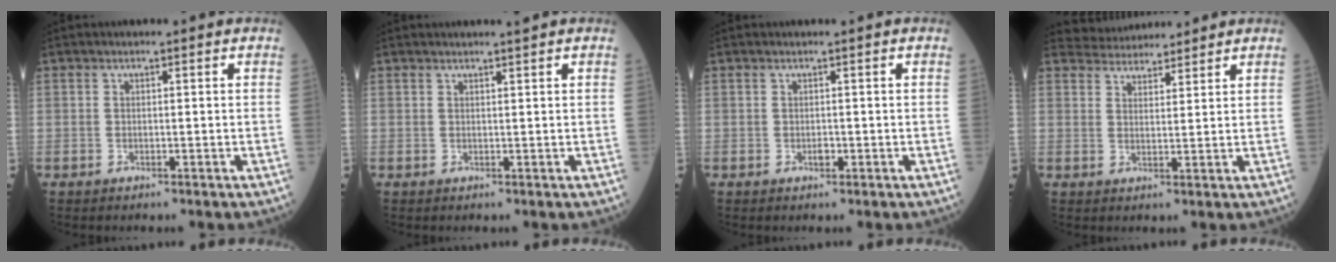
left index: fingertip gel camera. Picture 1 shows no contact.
{"total": 1.7, "force": [1.6, -0.3, 0.6], "torque": [-0.007, 0.004, 0.026]}
{"total": 0.7, "force": [-0.1, 0.5, 0.5], "torque": [-0.009, -0.002, -0.003]}
{"total": 5.9, "force": [5.7, 1.3, 0.3], "torque": [-0.009, 0.022, 0.091]}